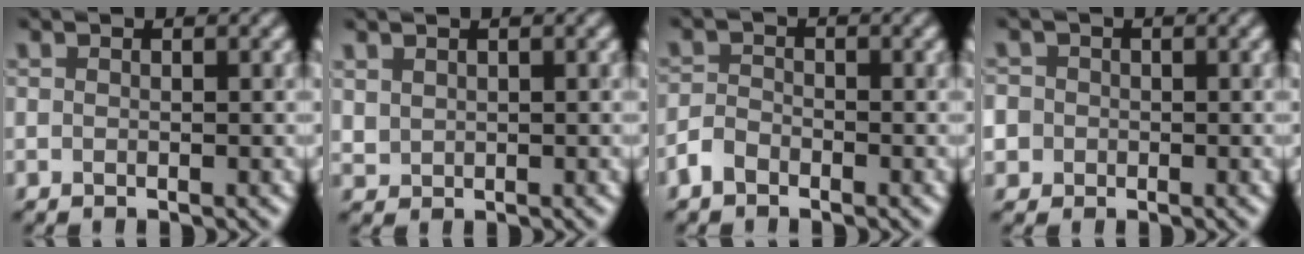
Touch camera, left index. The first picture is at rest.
{"total": 0.8, "force": [0.6, 0.4, -0.3], "torque": [0.011, 0.000, 0.018]}
{"total": 1.7, "force": [-1.3, 0.9, 0.6], "torque": [-0.007, 0.006, -0.032]}
{"total": 4.5, "force": [-1.1, 4.3, 1.1], "torque": [-0.024, 0.008, -0.048]}